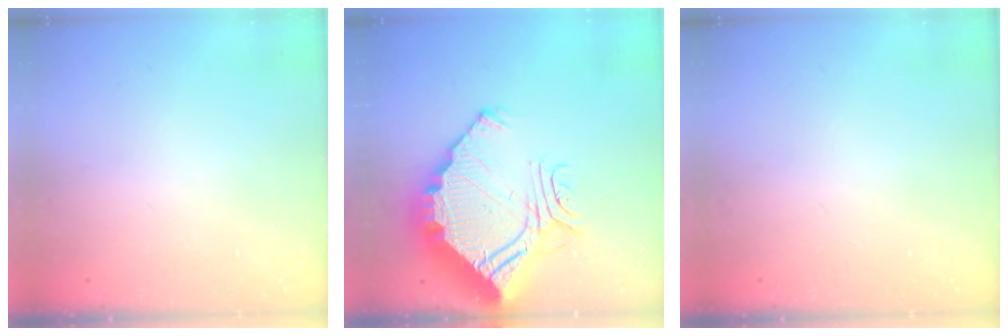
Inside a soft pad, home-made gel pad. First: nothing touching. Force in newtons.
{"total": 20.4, "press": 20.3, "slide": 1.8}
{"total": 0.0}